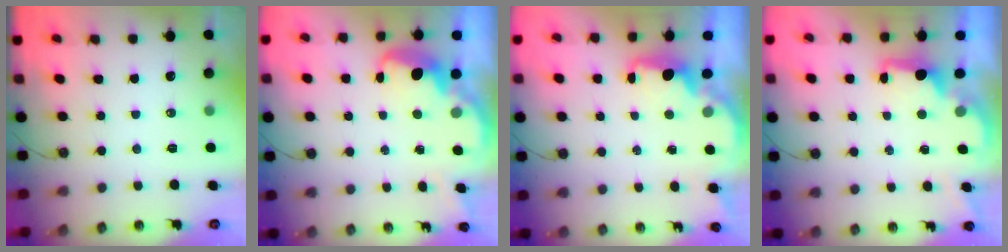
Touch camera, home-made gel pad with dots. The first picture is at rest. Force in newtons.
{"total": 3.1, "press": 3.1, "slide": 0.5}
{"total": 2.2, "press": 2.1, "slide": 0.6}
{"total": 1.8, "press": 1.7, "slide": 0.6}